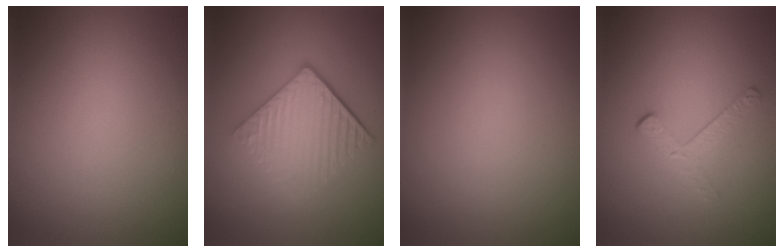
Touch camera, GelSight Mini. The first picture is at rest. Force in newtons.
{"total": 5.5, "press": 3.9, "slide": 3.8}
{"total": 0.0}
{"total": 1.8, "press": 1.1, "slide": 1.4}